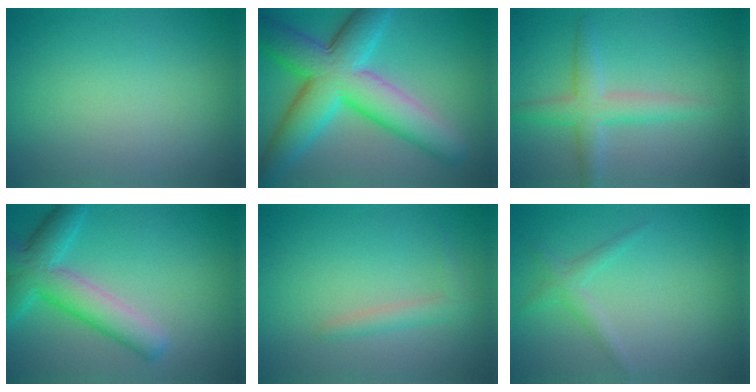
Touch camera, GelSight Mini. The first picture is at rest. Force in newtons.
{"total": 10.9, "press": 10.9, "slide": 0.1}
{"total": 3.4, "press": 3.4, "slide": 0.2}
{"total": 6.1, "press": 6.1, "slide": 0.3}
{"total": 1.6, "press": 1.6, "slide": 0.1}
{"total": 1.5, "press": 1.5, "slide": 0.1}